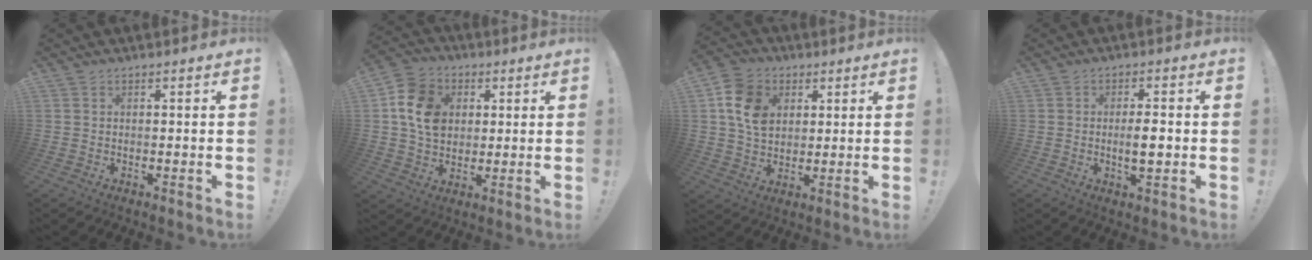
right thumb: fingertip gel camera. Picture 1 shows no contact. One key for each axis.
{"total": 14.0, "fx": 3.1, "fy": 11.3, "fz": 7.7, "tx": -0.119, "ty": 0.004, "tz": 0.065}
{"total": 12.9, "fx": 4.1, "fy": 10.1, "fz": 6.9, "tx": -0.117, "ty": 0.003, "tz": 0.083}
{"total": 5.3, "fx": -0.7, "fy": 1.5, "fz": 5.1, "tx": -0.082, "ty": -0.003, "tz": -0.018}